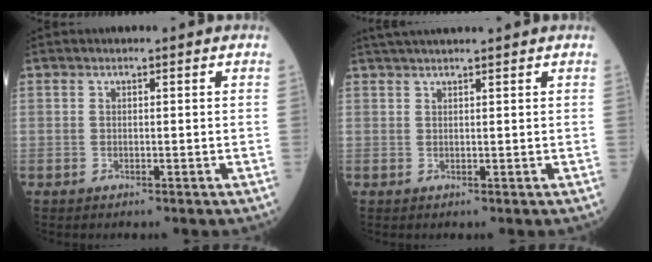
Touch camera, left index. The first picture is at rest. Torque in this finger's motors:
{"motor_torque": [-0.40, -0.42, 0.00, 0.01]}